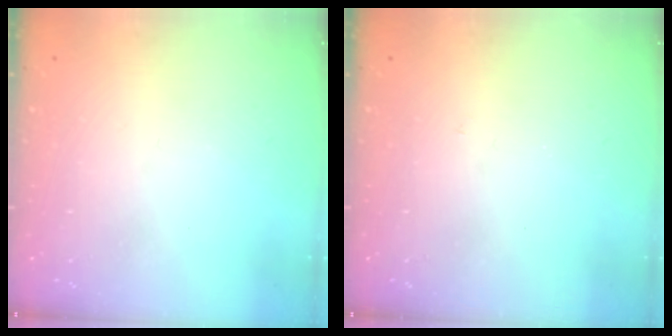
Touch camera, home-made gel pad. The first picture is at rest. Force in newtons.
{"total": 2.7, "press": 2.7, "slide": 0.3}